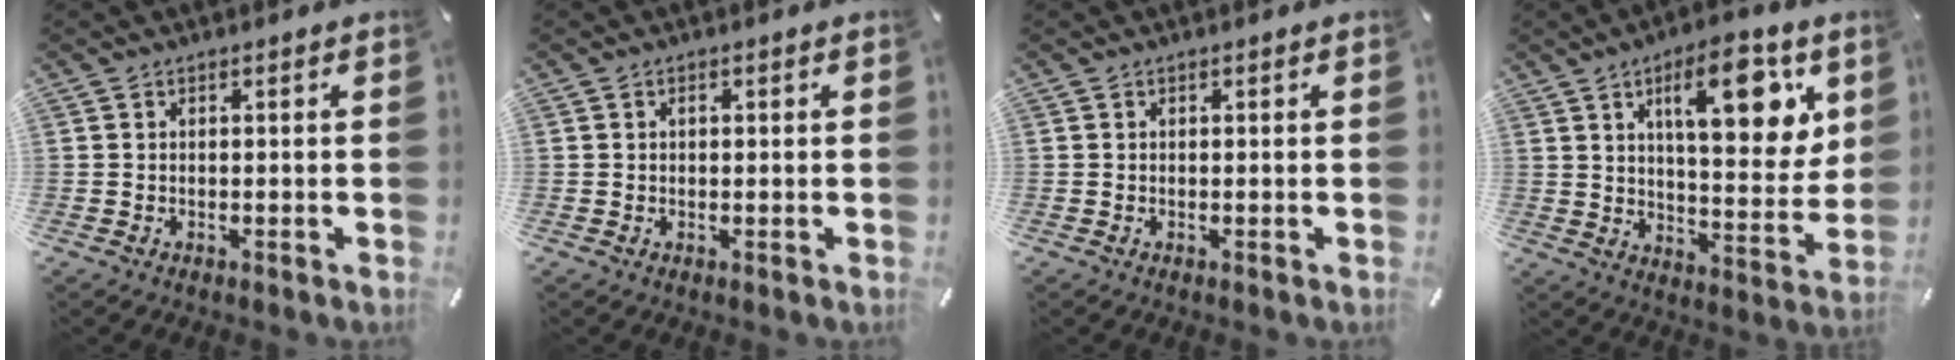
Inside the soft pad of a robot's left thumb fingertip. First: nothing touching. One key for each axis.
{"total": 0.8, "fx": 0.2, "fy": 0.6, "fz": 0.5, "tx": -0.011, "ty": 0.003, "tz": 0.003}
{"total": 0.0}
{"total": 16.9, "fx": 7.7, "fy": 6.6, "fz": 13.6, "tx": -0.183, "ty": -0.028, "tz": 0.114}